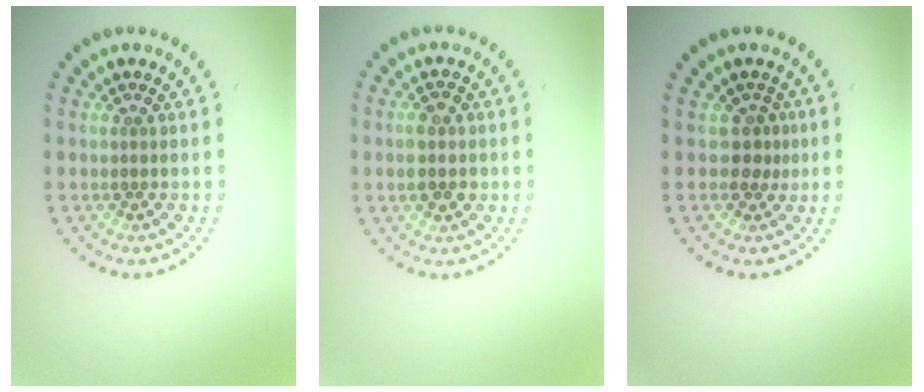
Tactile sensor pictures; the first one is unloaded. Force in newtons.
{"total": 2.9, "press": 2.9, "slide": 0.0}
{"total": 1.8, "press": 1.3, "slide": 1.3}